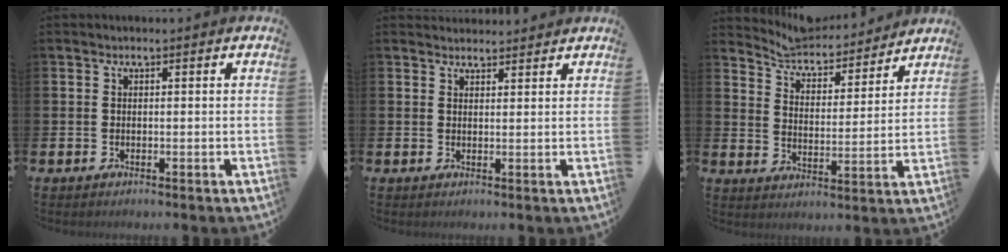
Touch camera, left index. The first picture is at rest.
{"total": 2.3, "force": [2.2, 0.5, -0.1], "torque": [0.006, -0.014, 0.040]}
{"total": 6.2, "force": [5.9, 1.6, 0.9], "torque": [-0.054, -0.052, 0.101]}